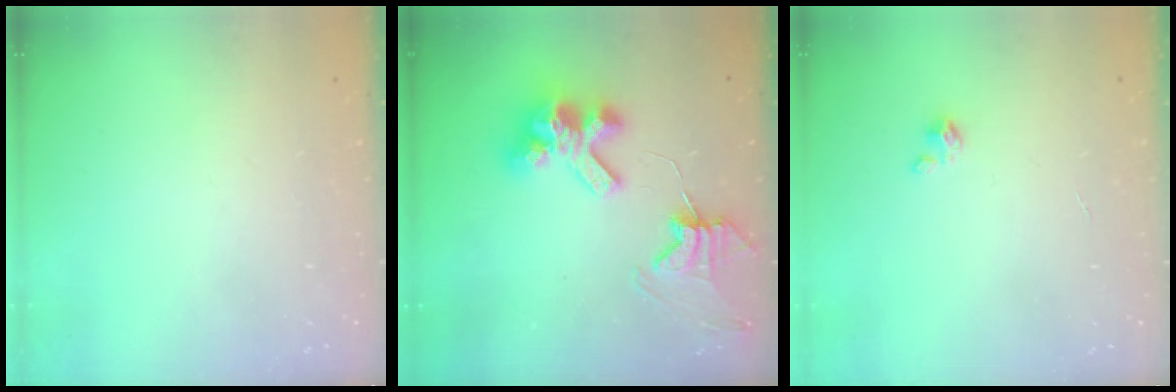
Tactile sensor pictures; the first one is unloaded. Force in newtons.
{"total": 11.7, "press": 11.6, "slide": 1.3}
{"total": 2.0, "press": 1.9, "slide": 0.3}